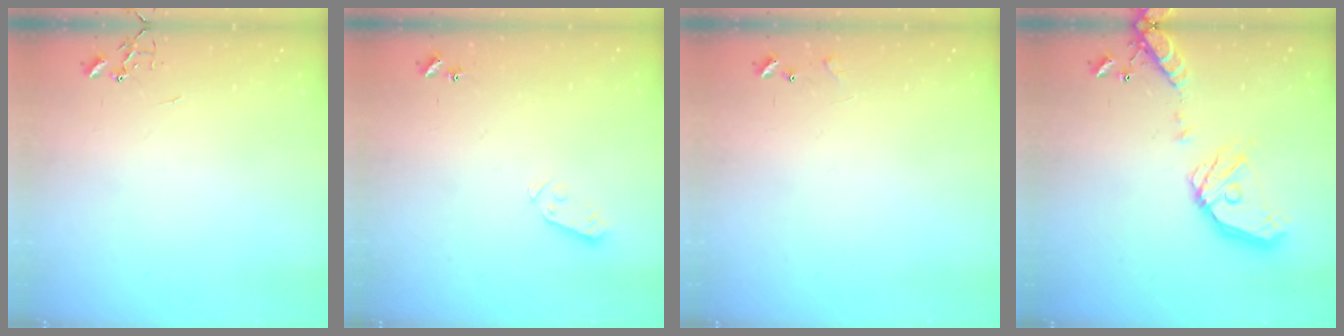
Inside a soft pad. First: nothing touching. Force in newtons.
{"total": 3.5, "press": 3.5, "slide": 0.4}
{"total": 5.9, "press": 5.9, "slide": 0.9}
{"total": 18.1, "press": 17.8, "slide": 3.3}